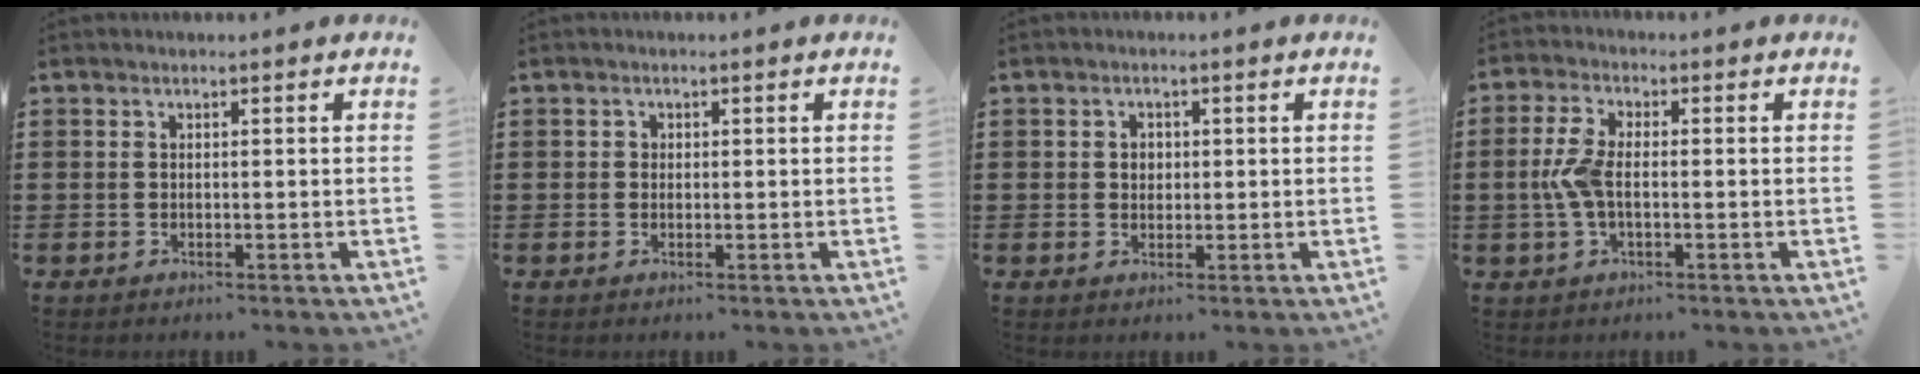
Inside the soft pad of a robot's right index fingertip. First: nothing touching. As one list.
[{"total": 0.7, "force": [0.0, 0.6, 0.2], "torque": [-0.006, 0.003, 0.000]}, {"total": 1.7, "force": [0.3, 1.5, 0.7], "torque": [-0.017, 0.012, 0.005]}, {"total": 5.3, "force": [-0.5, 2.4, 4.7], "torque": [-0.114, -0.003, -0.017]}]